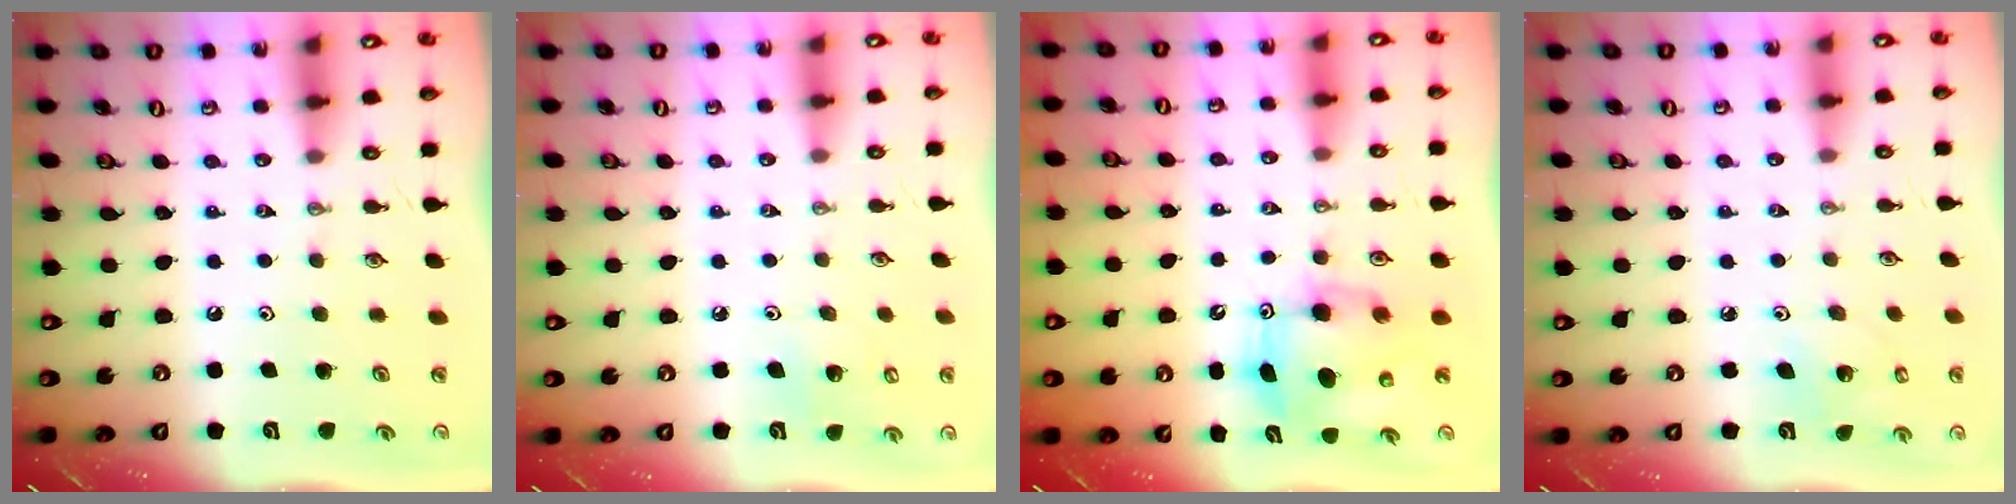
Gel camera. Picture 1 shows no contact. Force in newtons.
{"total": 6.4, "press": 6.3, "slide": 0.7}
{"total": 9.5, "press": 9.3, "slide": 1.9}
{"total": 4.4, "press": 4.4, "slide": 0.2}